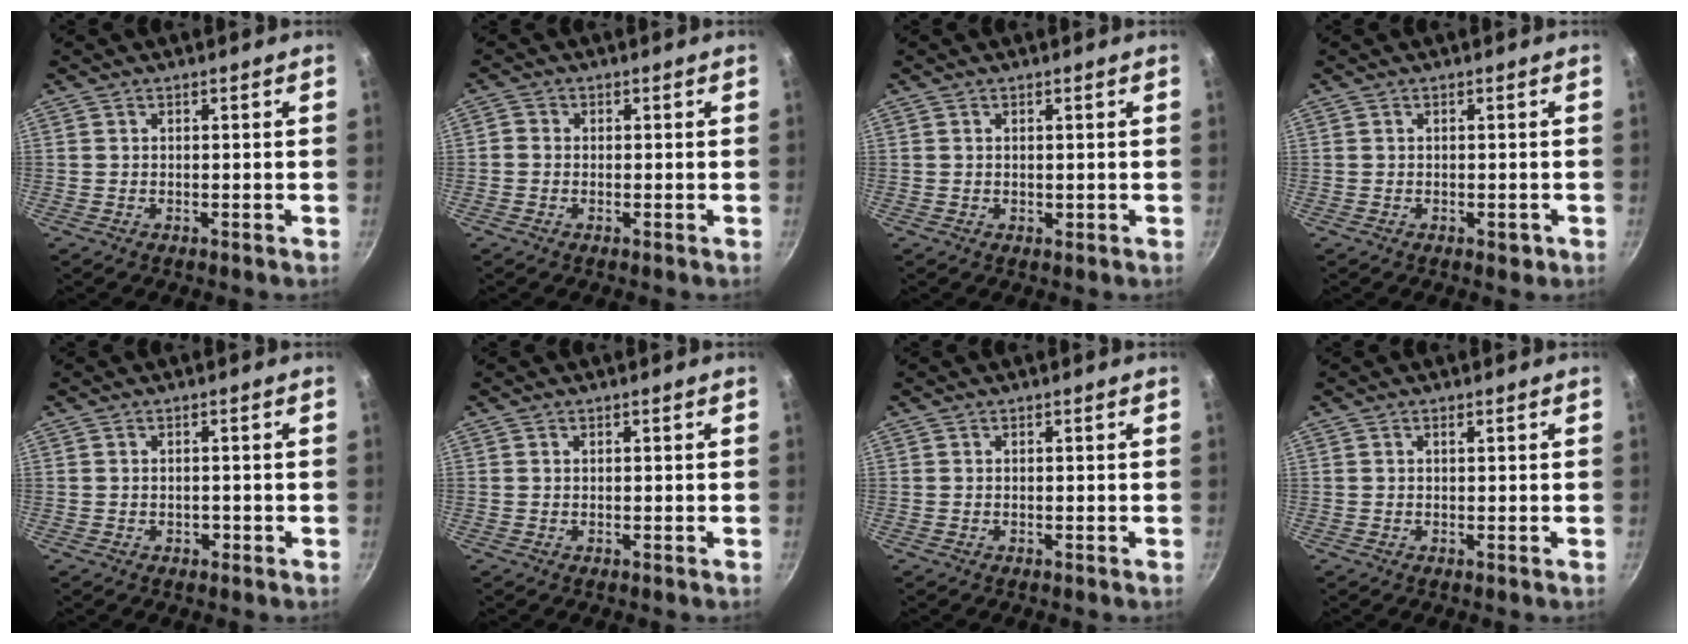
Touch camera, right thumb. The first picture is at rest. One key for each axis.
{"total": 1.5, "fx": -0.4, "fy": 1.4, "fz": 0.5, "tx": -0.008, "ty": 0.006, "tz": -0.013}
{"total": 0.5, "fx": 0.2, "fy": 0.4, "fz": 0.3, "tx": -0.003, "ty": -0.001, "tz": 0.003}
{"total": 1.4, "fx": -0.6, "fy": 0.8, "fz": 1.0, "tx": -0.012, "ty": 0.001, "tz": -0.006}
{"total": 1.2, "fx": -0.4, "fy": 0.9, "fz": 0.6, "tx": -0.007, "ty": 0.003, "tz": -0.005}
{"total": 0.0}
{"total": 0.0}
{"total": 0.6, "fx": 0.3, "fy": 0.1, "fz": 0.5, "tx": -0.009, "ty": -0.001, "tz": 0.003}